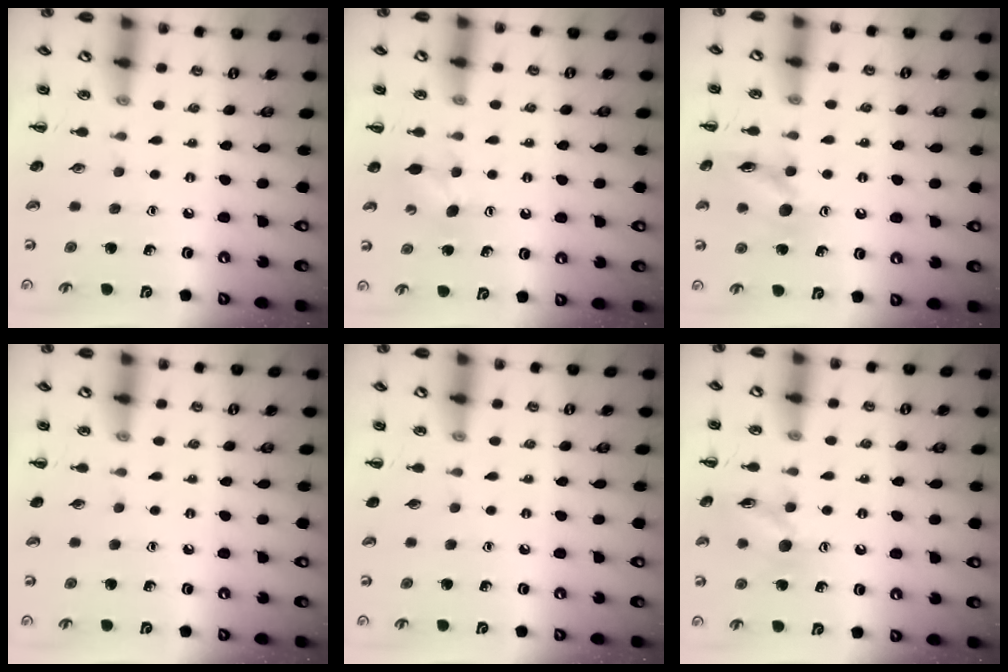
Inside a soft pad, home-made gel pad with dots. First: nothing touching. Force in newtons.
{"total": 4.7, "press": 4.6, "slide": 1.2}
{"total": 13.2, "press": 13.1, "slide": 1.1}
{"total": 0.0}
{"total": 0.0}
{"total": 11.2, "press": 11.1, "slide": 0.7}